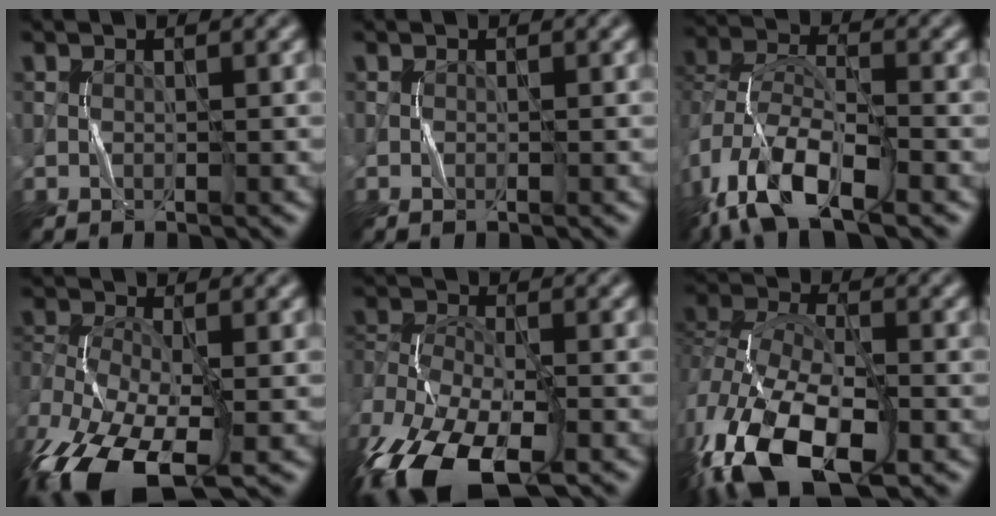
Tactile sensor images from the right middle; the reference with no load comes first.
{"total": 0.5, "force": [-0.2, 0.1, 0.4], "torque": [-0.013, 0.000, -0.003]}
{"total": 11.7, "force": [-7.1, 5.1, 7.8], "torque": [-0.155, -0.008, -0.132]}
{"total": 11.8, "force": [-6.9, 5.5, 7.9], "torque": [-0.180, -0.032, -0.127]}
{"total": 12.7, "force": [-8.9, 5.5, 7.2], "torque": [-0.153, -0.032, -0.152]}
{"total": 14.6, "force": [-7.6, 7.4, 10.0], "torque": [-0.227, -0.040, -0.135]}